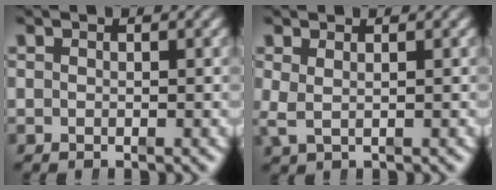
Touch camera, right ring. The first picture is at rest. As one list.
[{"total": 1.4, "force": [0.5, 0.5, 1.2], "torque": [-0.031, -0.012, 0.019]}]